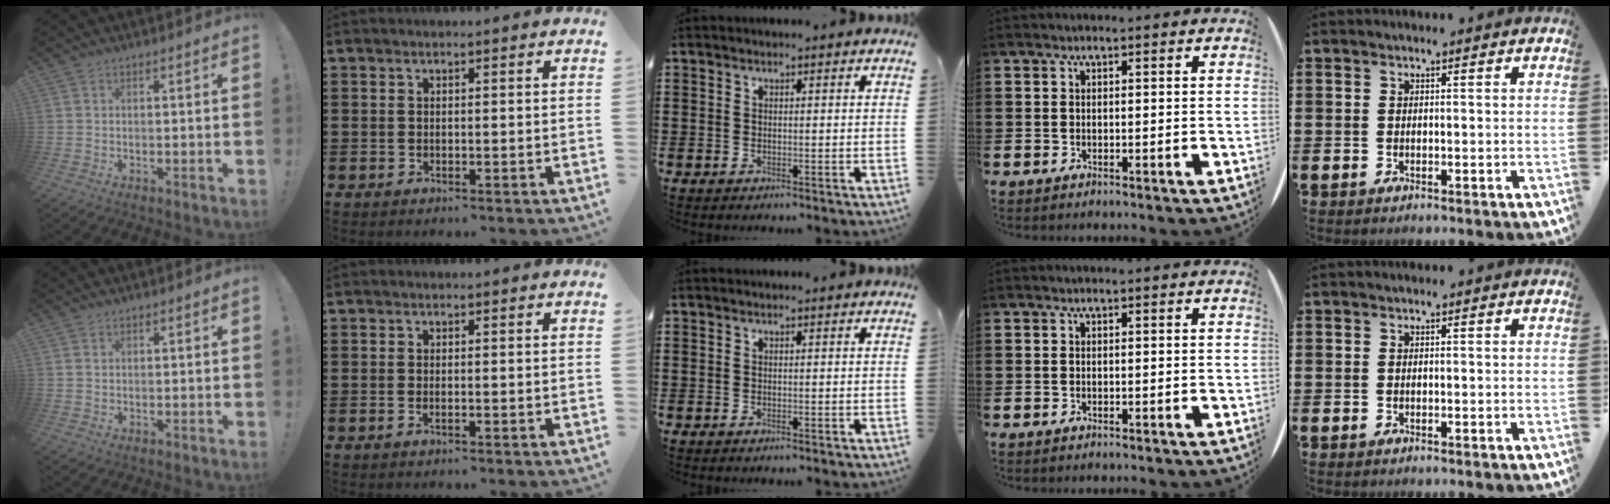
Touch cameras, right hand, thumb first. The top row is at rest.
{"thumb": {"total": 0.7, "force": [0.5, 0.5, 0.2], "torque": [0.002, -0.001, 0.008]}, "index": {"total": 0.5, "force": [-0.2, 0.1, 0.5], "torque": [-0.009, -0.003, -0.004]}}